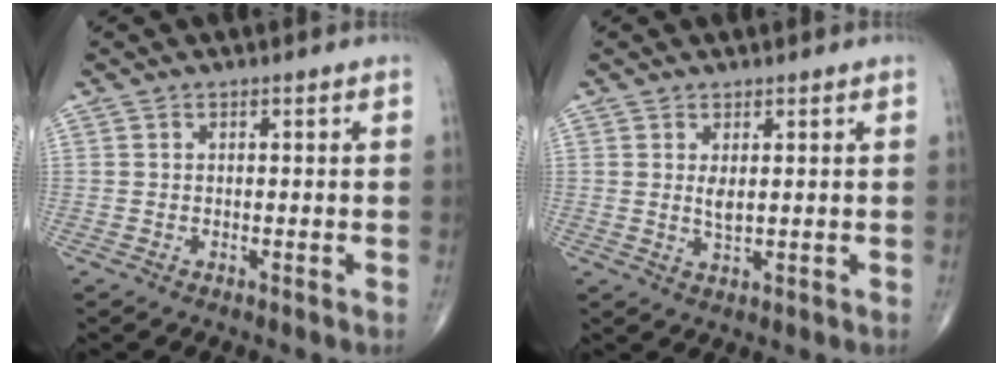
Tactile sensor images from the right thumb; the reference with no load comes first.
{"total": 2.3, "force": [0.7, 0.8, 2.1], "torque": [-0.041, -0.010, 0.017]}